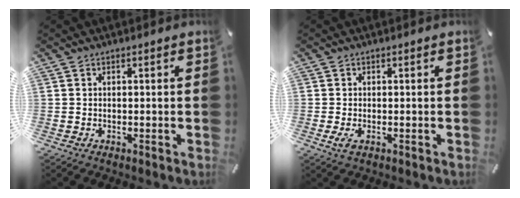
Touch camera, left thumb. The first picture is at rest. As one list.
[{"total": 1.6, "force": [-0.4, 0.7, 1.4], "torque": [-0.023, 0.000, -0.005]}]